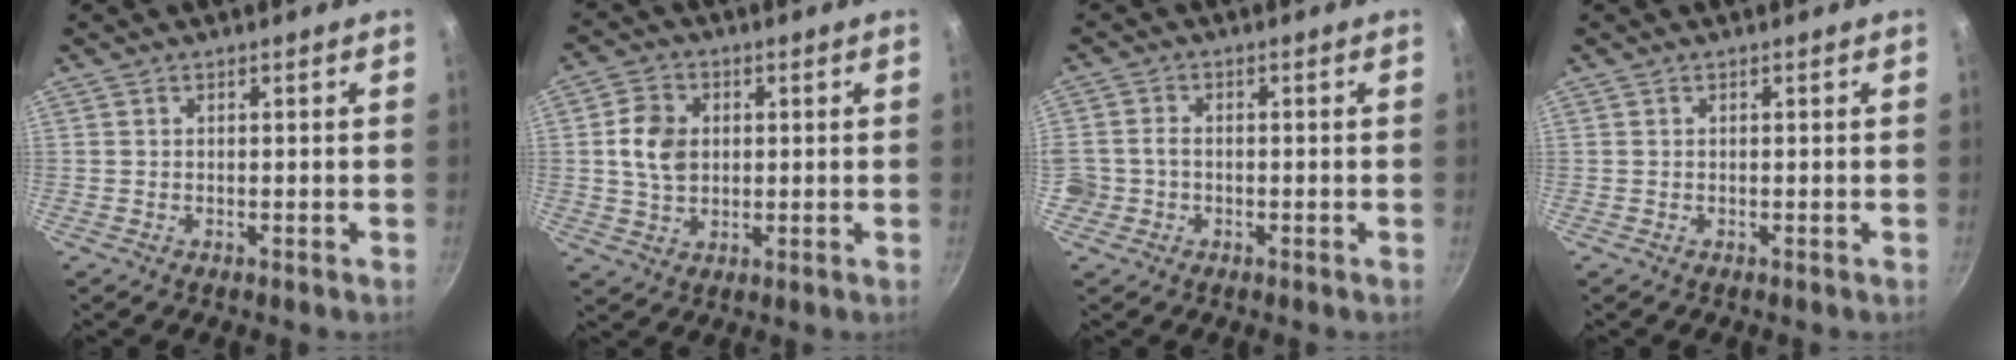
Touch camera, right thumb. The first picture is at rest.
{"total": 7.8, "force": [1.0, 5.9, 5.0], "torque": [-0.077, 0.003, 0.016]}
{"total": 3.8, "force": [-0.8, 3.3, 1.6], "torque": [-0.021, 0.018, -0.016]}
{"total": 0.0}